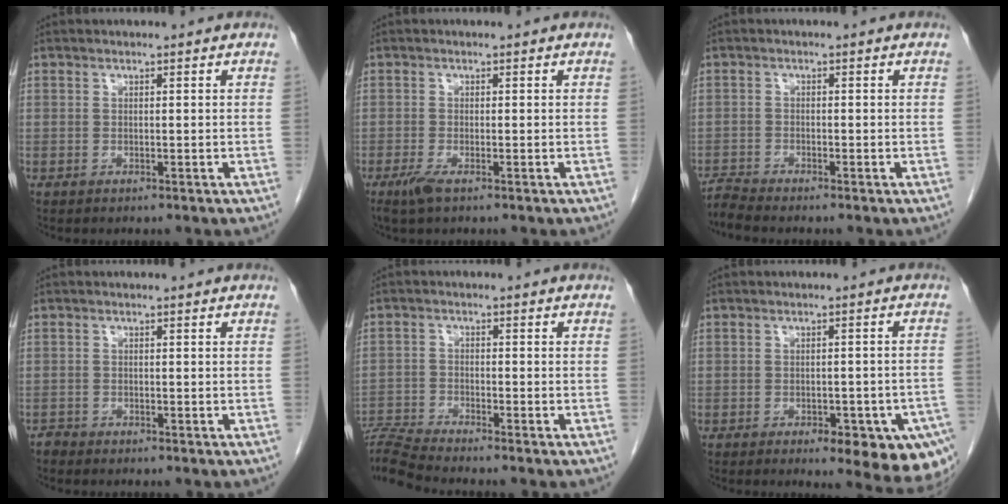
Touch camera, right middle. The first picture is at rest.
{"total": 2.2, "force": [-1.4, 0.4, 1.7], "torque": [-0.040, -0.006, -0.030]}
{"total": 2.6, "force": [-2.4, -0.9, 0.0], "torque": [-0.004, -0.015, -0.049]}
{"total": 0.8, "force": [-0.8, 0.1, -0.2], "torque": [0.001, -0.003, -0.016]}
{"total": 7.0, "force": [-6.6, -1.7, 1.3], "torque": [-0.028, -0.007, -0.126]}
{"total": 12.6, "force": [-7.5, 4.5, 9.0], "torque": [-0.063, 0.007, -0.087]}